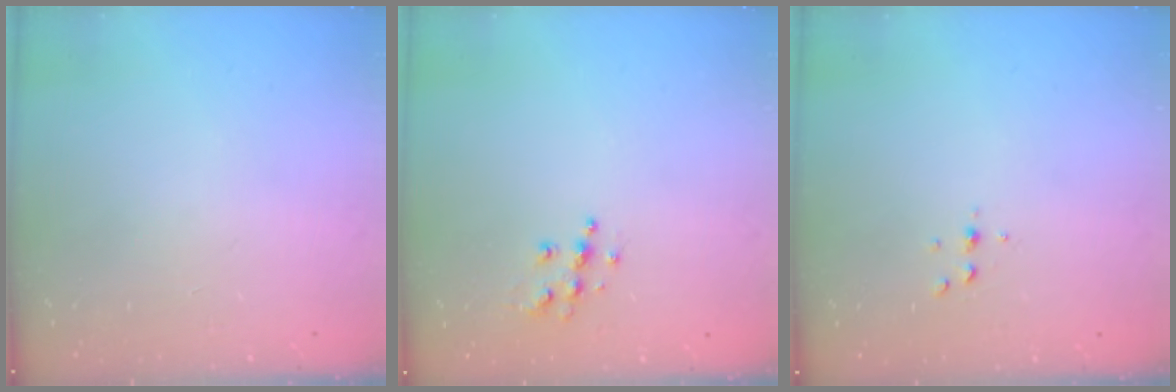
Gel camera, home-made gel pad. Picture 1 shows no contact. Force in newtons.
{"total": 6.3, "press": 6.3, "slide": 0.3}
{"total": 2.5, "press": 2.4, "slide": 0.2}